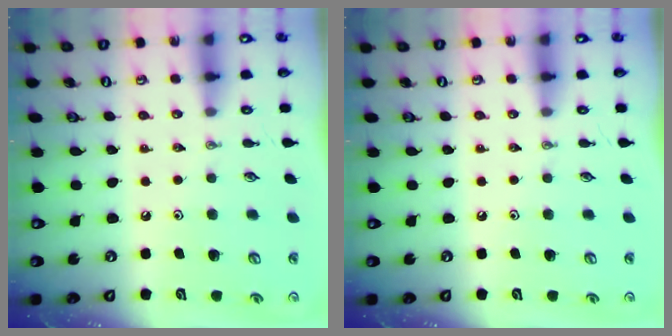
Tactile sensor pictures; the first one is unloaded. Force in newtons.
{"total": 0.0}